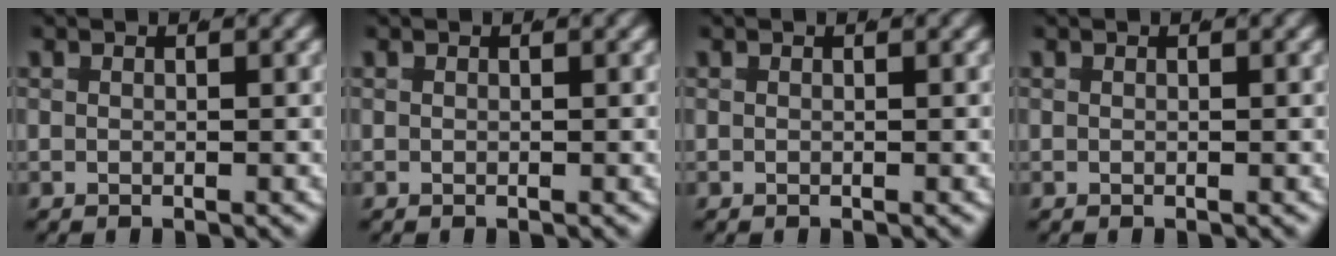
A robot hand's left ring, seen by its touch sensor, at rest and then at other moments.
{"total": 0.0}
{"total": 0.0}
{"total": 0.0}